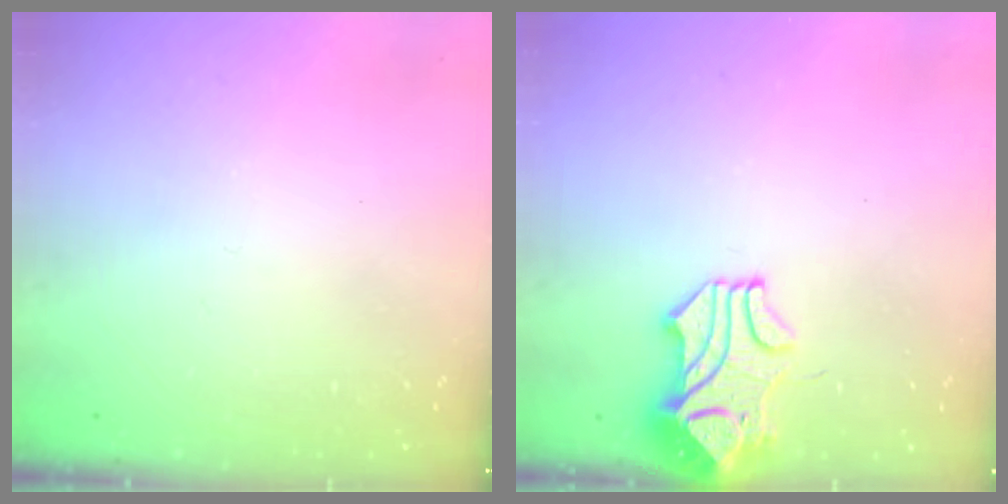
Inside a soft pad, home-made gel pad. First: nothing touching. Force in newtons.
{"total": 2.5, "press": 2.2, "slide": 1.1}